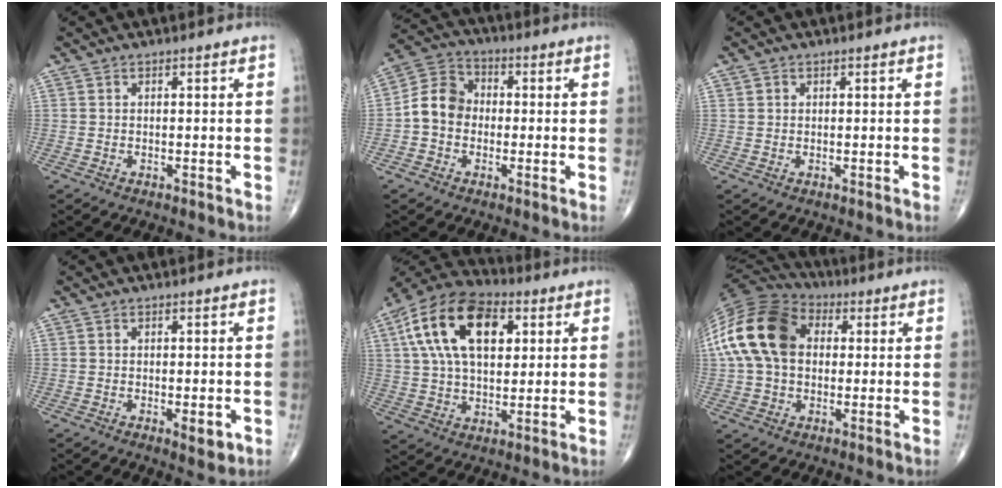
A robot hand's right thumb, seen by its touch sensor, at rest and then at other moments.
{"total": 8.3, "force": [-1.0, 6.9, 4.4], "torque": [-0.066, 0.032, -0.035]}
{"total": 0.9, "force": [0.4, 0.8, 0.2], "torque": [0.004, -0.001, 0.005]}
{"total": 2.9, "force": [-0.8, 1.0, 2.5], "torque": [-0.026, -0.006, -0.007]}
{"total": 19.5, "force": [6.2, 11.2, 14.7], "torque": [-0.249, 0.003, 0.102]}
{"total": 18.5, "force": [2.9, 13.1, 12.8], "torque": [-0.254, 0.028, 0.044]}